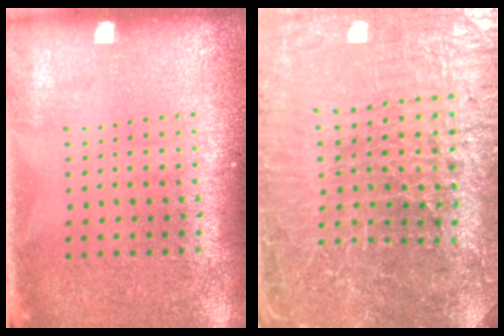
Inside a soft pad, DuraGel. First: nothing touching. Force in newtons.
{"total": 4.7, "press": 4.5, "slide": 1.3}